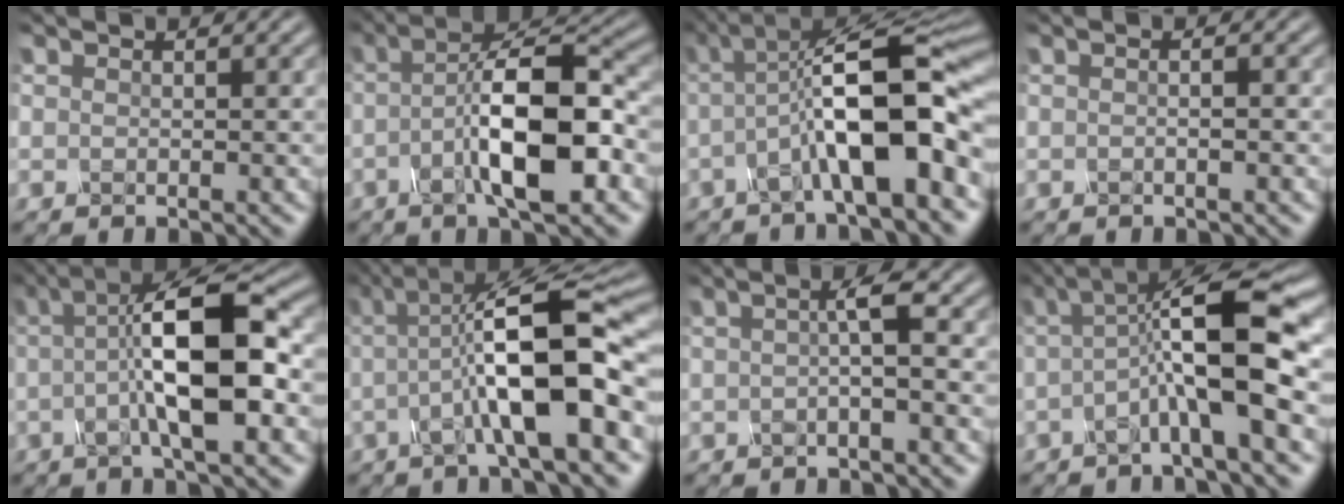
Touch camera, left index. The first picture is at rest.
{"total": 9.4, "force": [-2.1, 2.6, 8.8], "torque": [-0.142, 0.018, -0.041]}
{"total": 10.1, "force": [-2.2, 2.3, 9.6], "torque": [-0.150, 0.025, -0.043]}
{"total": 1.7, "force": [0.3, 0.8, 1.5], "torque": [0.003, 0.003, -0.018]}
{"total": 9.7, "force": [-0.3, 2.6, 9.3], "torque": [-0.149, 0.020, -0.013]}
{"total": 10.5, "force": [-1.3, 2.4, 10.2], "torque": [-0.160, 0.021, -0.029]}
{"total": 2.7, "force": [0.1, 0.4, 2.7], "torque": [-0.045, 0.003, -0.004]}
{"total": 8.6, "force": [-0.9, 1.5, 8.4], "torque": [-0.127, 0.029, -0.033]}